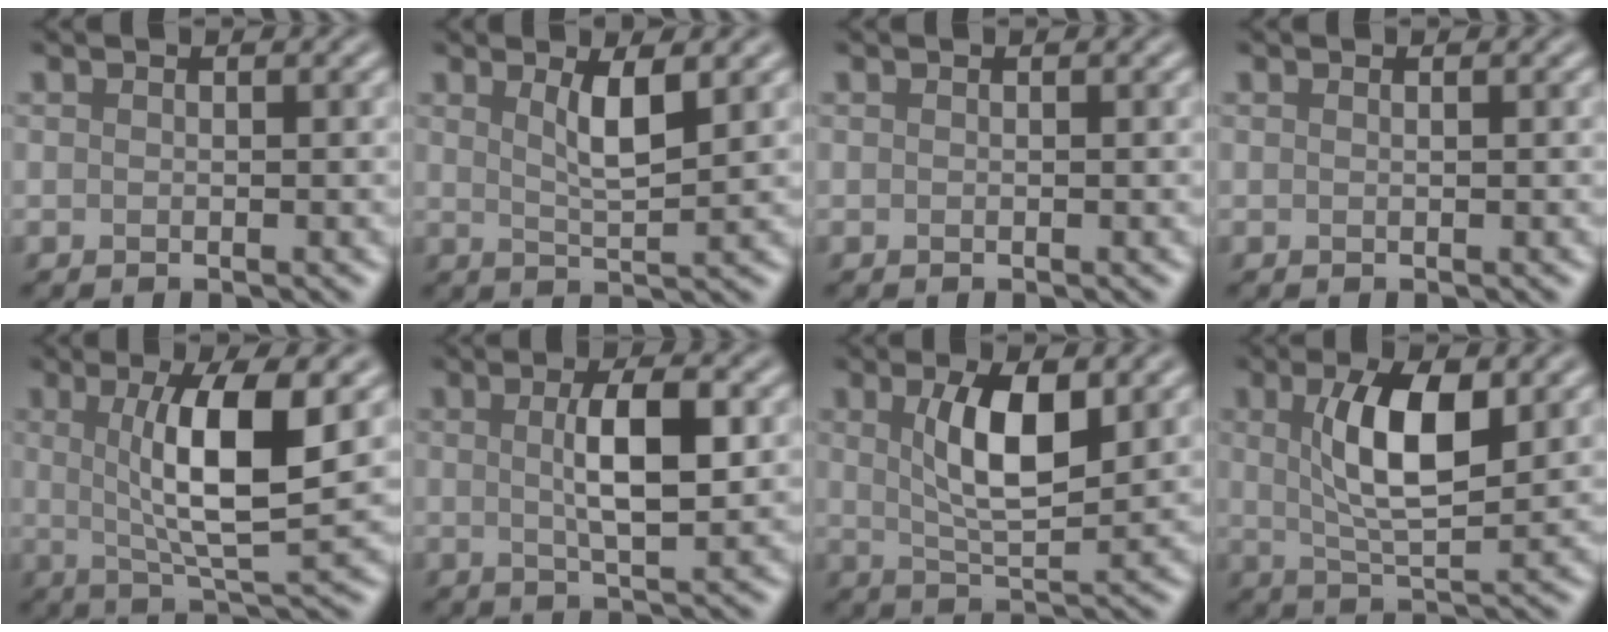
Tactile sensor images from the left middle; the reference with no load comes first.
{"total": 3.3, "force": [1.4, 0.8, 2.8], "torque": [-0.047, -0.004, 0.025]}
{"total": 0.0}
{"total": 0.0}
{"total": 7.8, "force": [1.4, 1.8, 7.5], "torque": [-0.122, -0.007, 0.027]}
{"total": 4.9, "force": [0.7, 1.3, 4.7], "torque": [-0.084, 0.003, 0.012]}
{"total": 6.0, "force": [1.7, 2.1, 5.4], "torque": [-0.101, 0.000, 0.031]}
{"total": 6.7, "force": [1.7, 2.3, 6.0], "torque": [-0.112, 0.002, 0.031]}